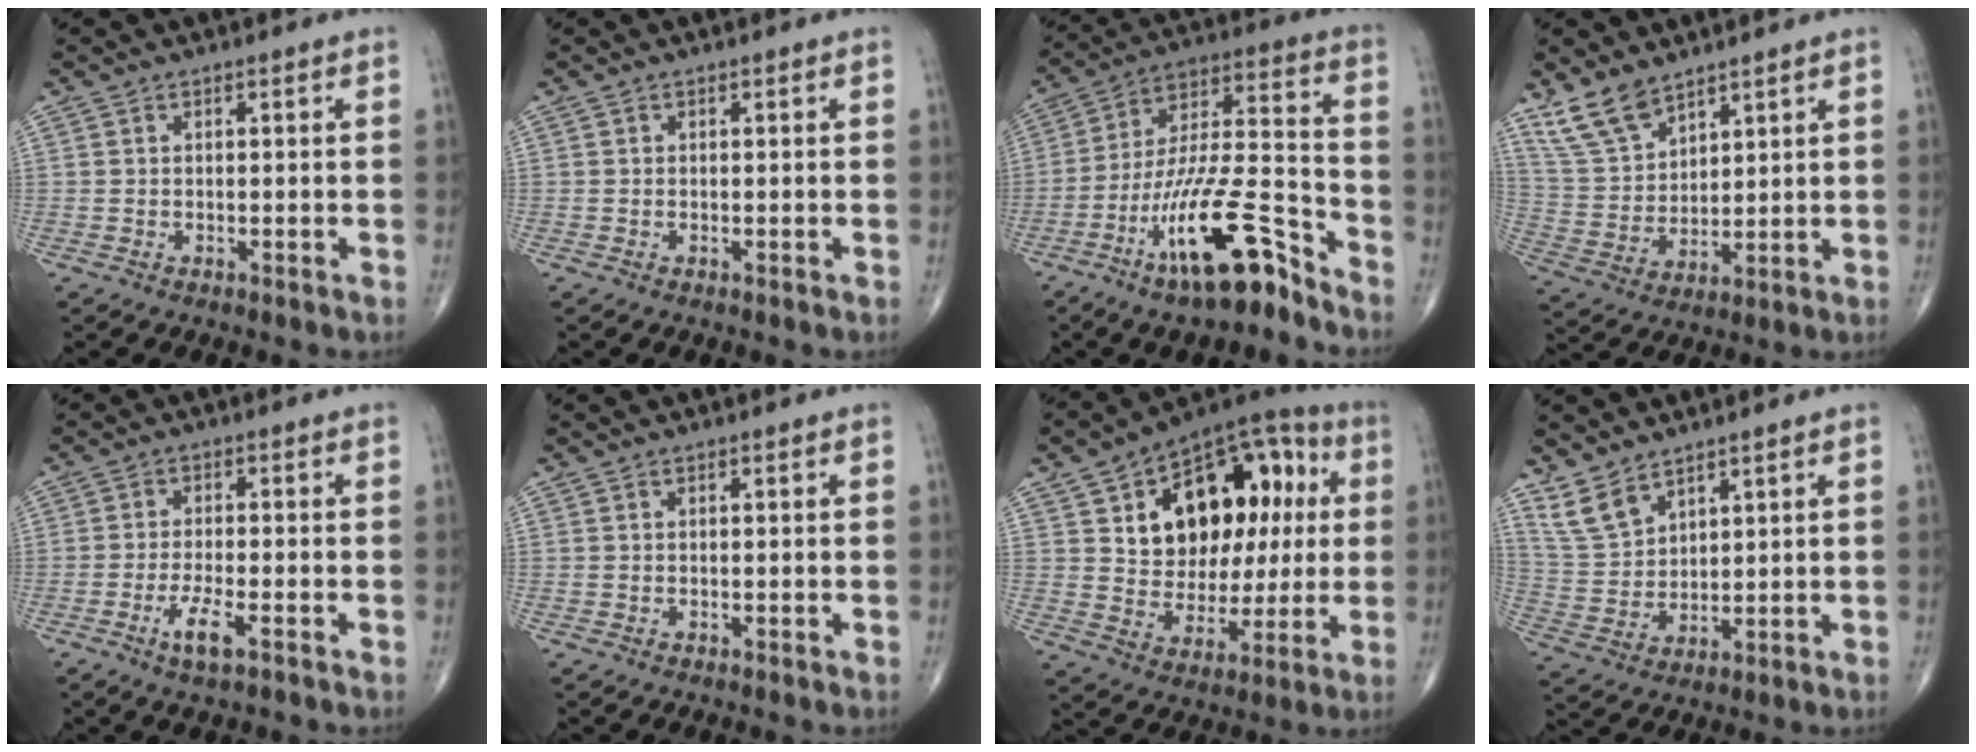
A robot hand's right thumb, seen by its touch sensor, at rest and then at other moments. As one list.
[{"total": 0.0}, {"total": 17.6, "force": [-10.7, 3.9, 13.4], "torque": [-0.253, 0.079, -0.194]}, {"total": 9.4, "force": [7.2, 4.4, 4.0], "torque": [-0.072, -0.031, 0.160]}, {"total": 4.8, "force": [-2.5, 1.1, 4.0], "torque": [-0.084, 0.006, -0.045]}, {"total": 0.0}, {"total": 22.9, "force": [5.4, 15.0, 16.5], "torque": [-0.187, 0.021, 0.087]}, {"total": 7.1, "force": [5.5, 3.5, 2.9], "torque": [-0.049, -0.026, 0.126]}]